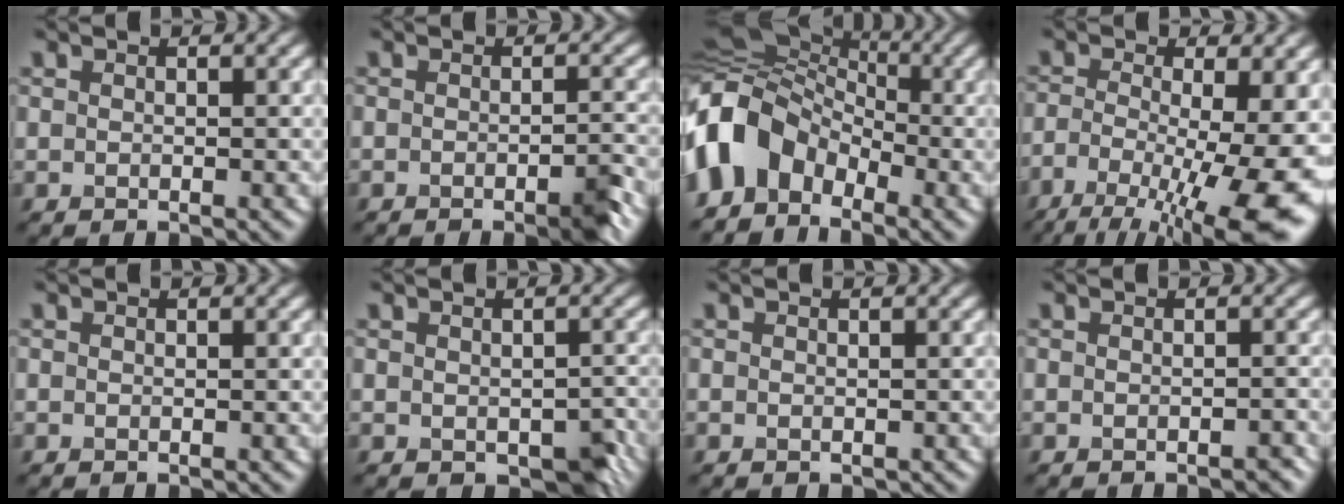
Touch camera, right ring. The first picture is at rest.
{"total": 2.5, "force": [-1.3, 0.5, 2.1], "torque": [-0.023, -0.001, -0.024]}
{"total": 8.3, "force": [-3.3, 6.1, 4.6], "torque": [-0.082, 0.014, -0.082]}
{"total": 13.4, "force": [-5.5, 4.6, 11.3], "torque": [-0.191, -0.024, -0.088]}
{"total": 0.0}
{"total": 3.0, "force": [-0.9, 1.8, 2.2], "torque": [-0.031, -0.013, -0.003]}
{"total": 0.5, "force": [-0.3, 0.4, 0.3], "torque": [-0.004, -0.005, -0.003]}
{"total": 0.8, "force": [-0.7, 0.1, 0.5], "torque": [-0.005, 0.002, -0.008]}